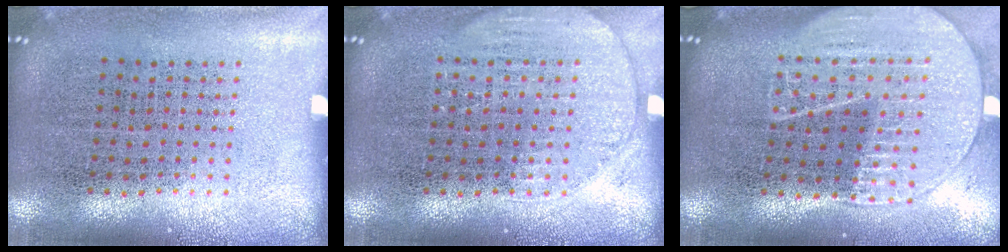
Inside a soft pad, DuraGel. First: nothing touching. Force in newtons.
{"total": 1.6, "press": 1.6, "slide": 0.0}
{"total": 2.0, "press": 1.8, "slide": 0.8}